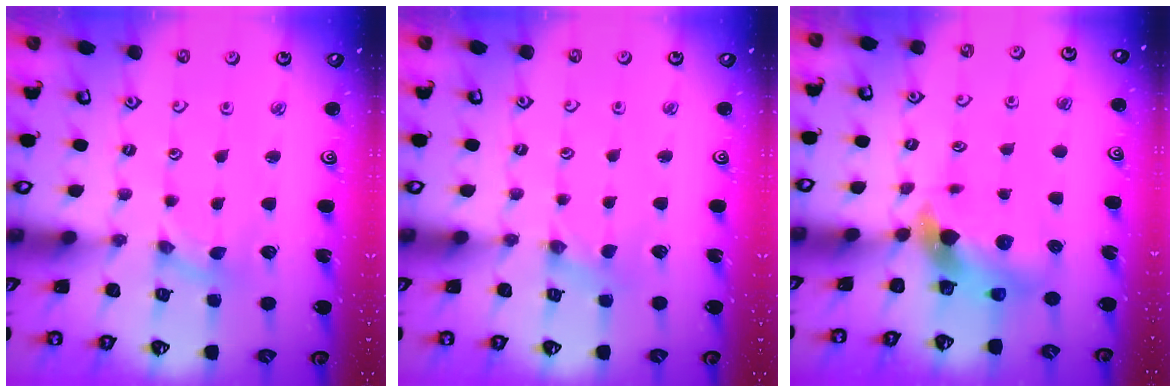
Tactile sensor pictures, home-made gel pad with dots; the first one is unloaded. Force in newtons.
{"total": 0.0}
{"total": 6.9, "press": 6.8, "slide": 1.0}